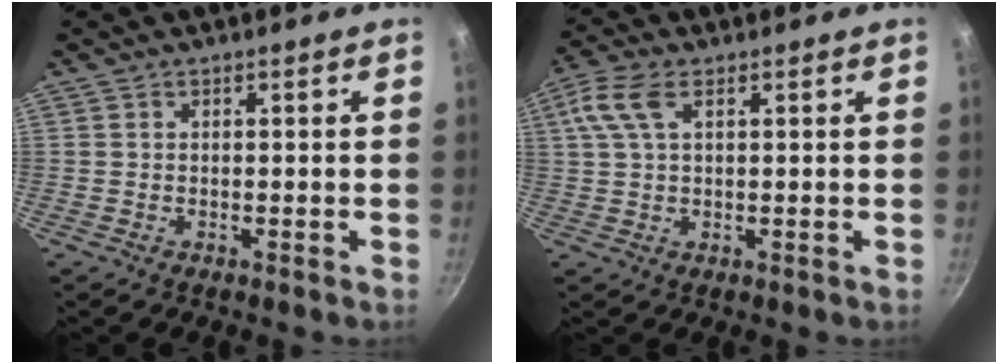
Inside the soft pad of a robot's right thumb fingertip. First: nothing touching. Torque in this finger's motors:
{"motor_torque": [0.00, 0.26, 0.59, 0.57, 0.10]}